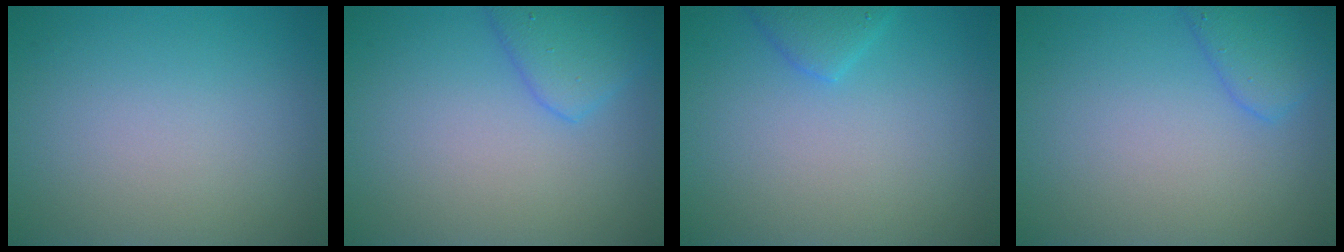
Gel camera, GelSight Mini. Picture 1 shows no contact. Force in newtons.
{"total": 3.1, "press": 3.1, "slide": 0.2}
{"total": 1.9, "press": 1.9, "slide": 0.1}
{"total": 2.7, "press": 2.7, "slide": 0.2}